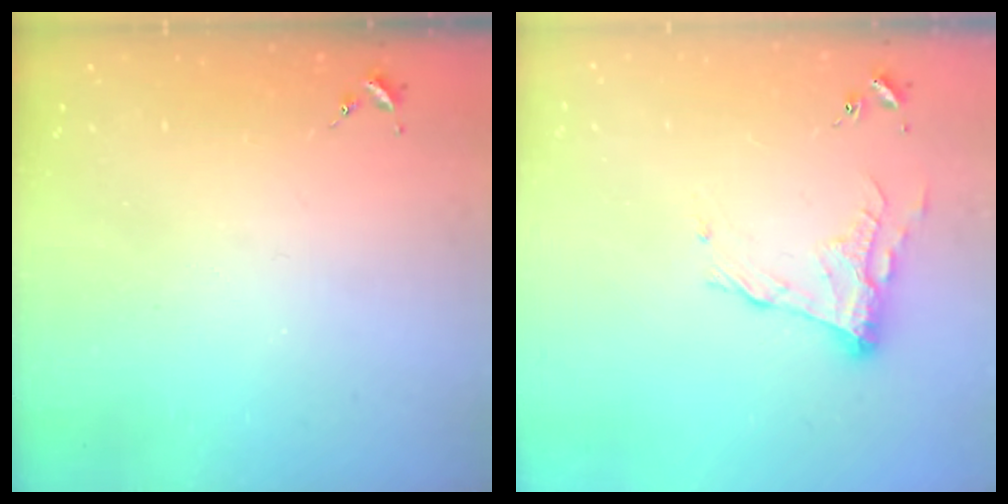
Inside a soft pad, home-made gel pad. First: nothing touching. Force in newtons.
{"total": 11.5, "press": 11.5, "slide": 0.7}